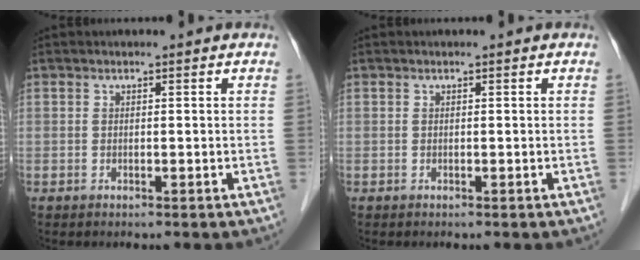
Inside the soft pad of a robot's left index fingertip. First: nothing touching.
{"total": 0.0}